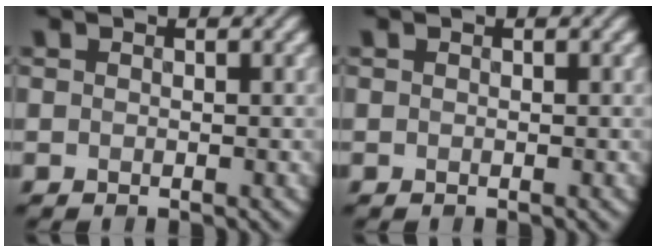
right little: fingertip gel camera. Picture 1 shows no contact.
{"total": 0.0}